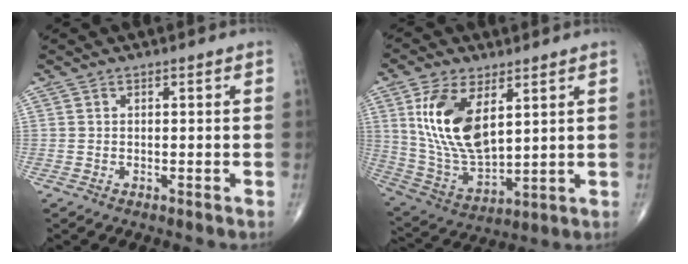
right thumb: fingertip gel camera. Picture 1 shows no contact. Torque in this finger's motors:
{"motor_torque": [0.85, 3.72, 1.46, 0.12, 0.51]}